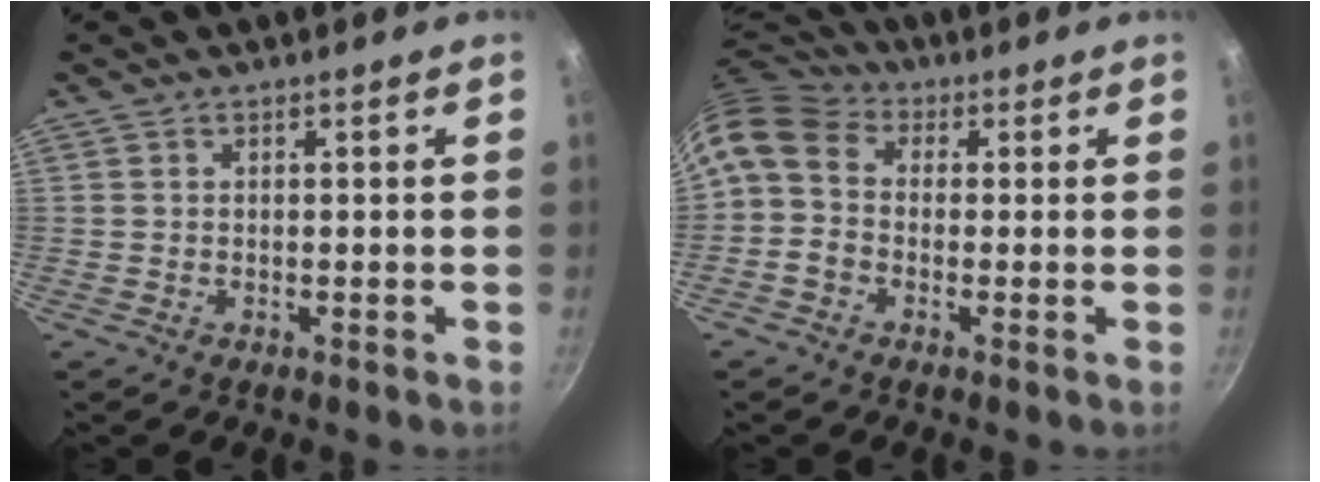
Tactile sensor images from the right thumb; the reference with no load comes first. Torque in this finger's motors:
{"motor_torque": [-0.07, 0.94, 1.21, -0.58, 0.25]}